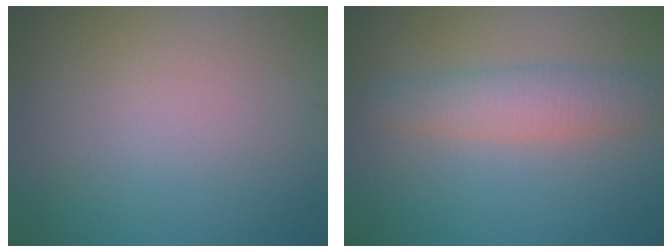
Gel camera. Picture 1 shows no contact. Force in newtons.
{"total": 3.7, "press": 3.7, "slide": 0.1}